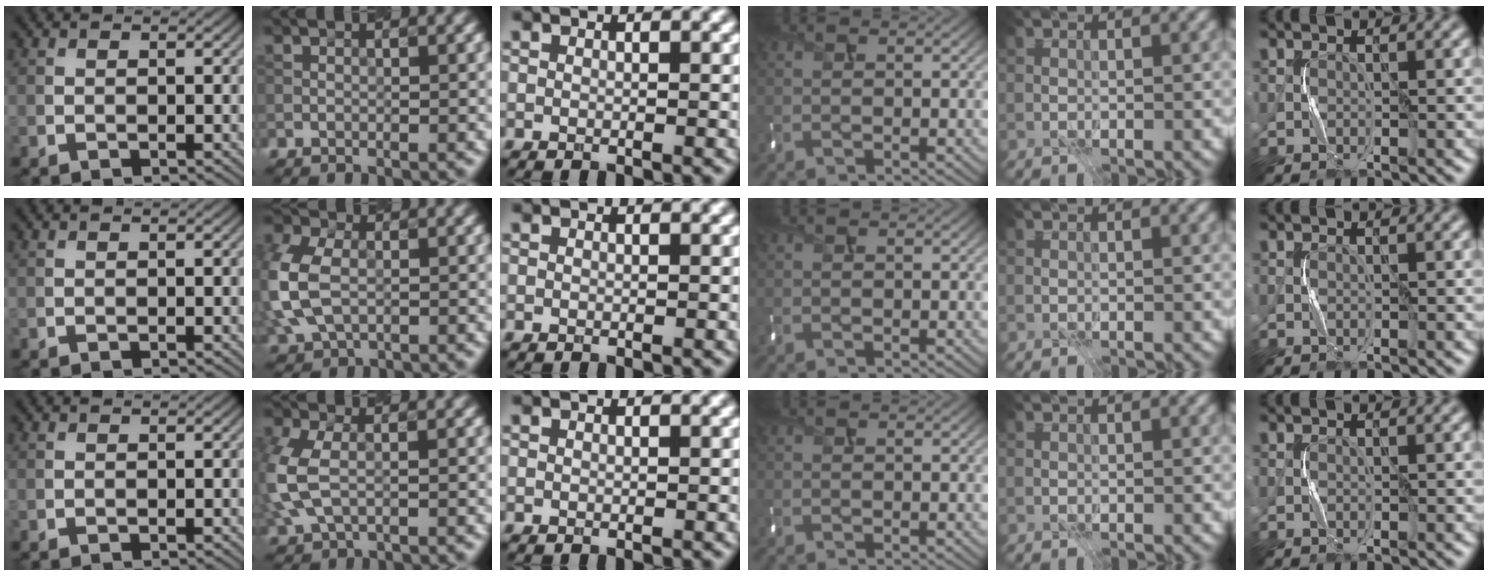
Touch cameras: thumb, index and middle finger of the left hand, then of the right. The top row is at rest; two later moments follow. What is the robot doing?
{"motion": "press", "object": "keyboard"}